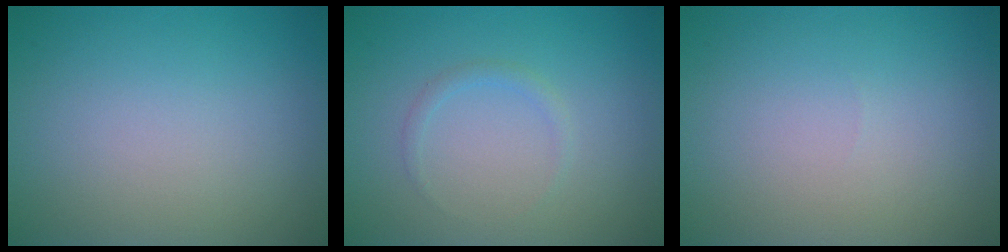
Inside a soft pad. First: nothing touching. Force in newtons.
{"total": 0.9, "press": 0.9, "slide": 0.0}
{"total": 0.0}